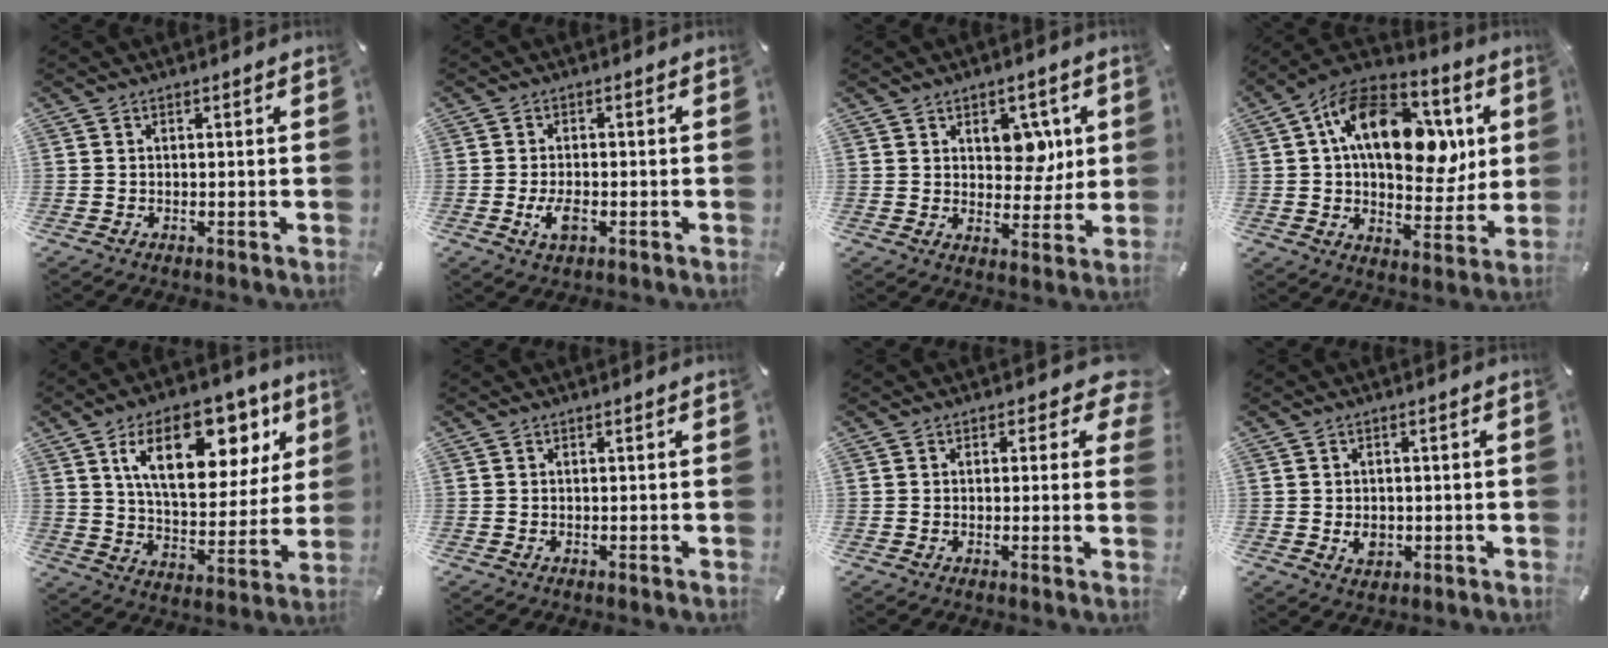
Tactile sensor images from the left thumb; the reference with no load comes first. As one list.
[{"total": 4.4, "force": [-1.4, 2.1, 3.6], "torque": [-0.080, 0.000, -0.025]}, {"total": 8.2, "force": [3.0, 5.9, 4.9], "torque": [-0.056, -0.008, 0.048]}, {"total": 21.2, "force": [5.6, 13.3, 15.5], "torque": [-0.240, -0.007, 0.098]}, {"total": 20.4, "force": [9.9, 10.9, 14.1], "torque": [-0.219, -0.028, 0.163]}, {"total": 0.0}, {"total": 4.8, "force": [2.0, 2.8, 3.3], "torque": [-0.031, -0.010, 0.027]}, {"total": 3.5, "force": [-0.6, 2.6, 2.2], "torque": [-0.038, -0.002, -0.014]}]